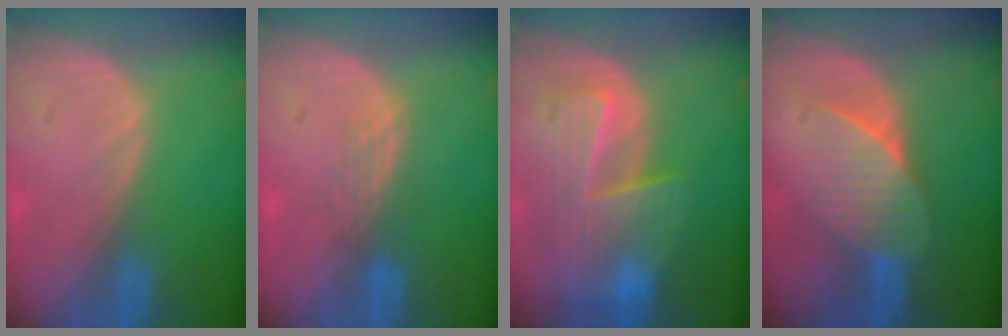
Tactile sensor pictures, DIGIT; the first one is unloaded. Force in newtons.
{"total": 3.0, "press": 2.5, "slide": 1.7}
{"total": 10.1, "press": 8.8, "slide": 5.0}
{"total": 6.7, "press": 6.3, "slide": 2.2}